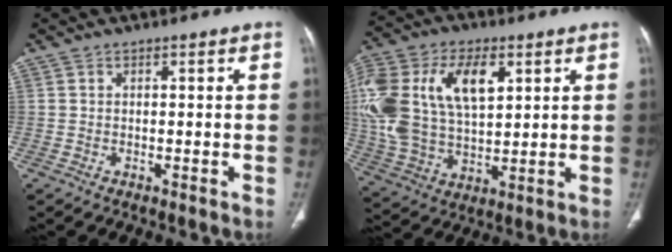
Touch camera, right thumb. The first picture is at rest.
{"total": 25.4, "force": [7.2, 15.0, 19.2], "torque": [-0.424, 0.014, 0.138]}